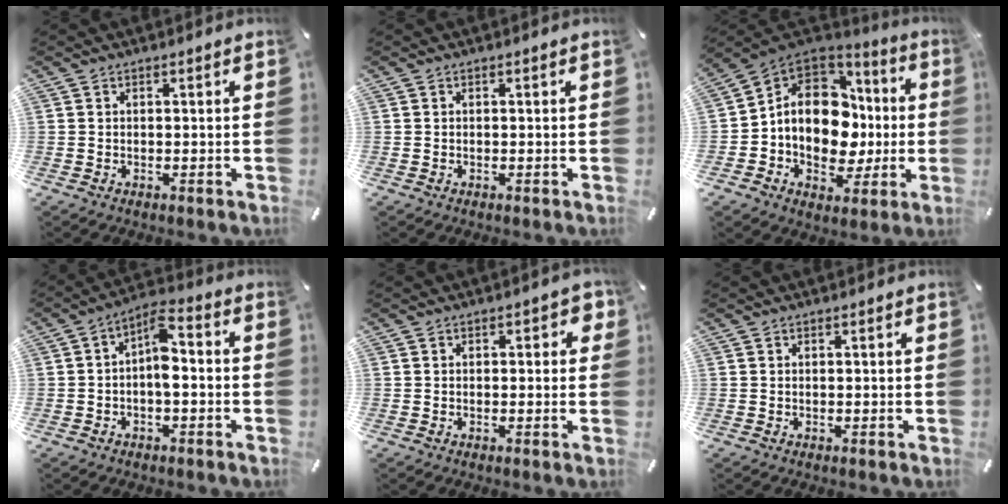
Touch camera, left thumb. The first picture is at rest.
{"total": 0.0}
{"total": 14.5, "force": [-0.3, 11.6, 8.6], "torque": [-0.156, -0.003, 0.001]}
{"total": 6.5, "force": [-0.7, 3.1, 5.7], "torque": [-0.102, 0.001, -0.016]}
{"total": 2.5, "force": [0.0, 1.4, 2.0], "torque": [-0.022, 0.003, -0.004]}
{"total": 0.0}